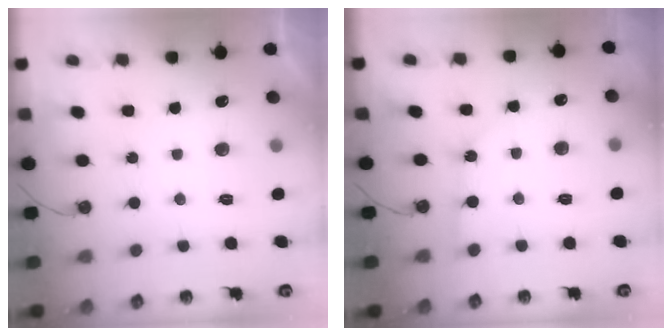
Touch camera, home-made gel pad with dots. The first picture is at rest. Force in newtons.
{"total": 2.3, "press": 2.3, "slide": 0.3}